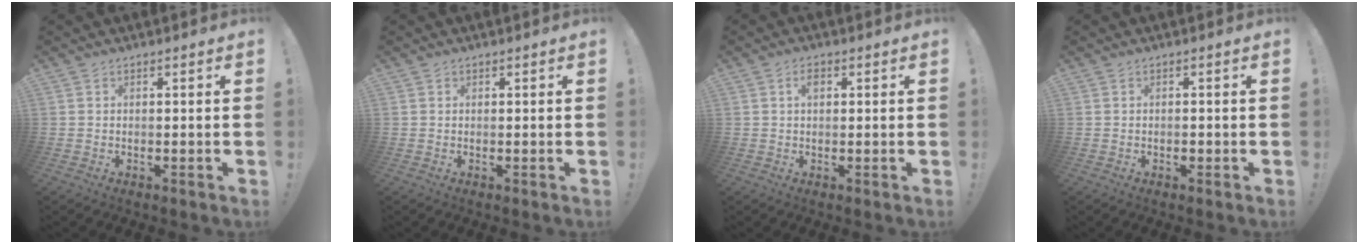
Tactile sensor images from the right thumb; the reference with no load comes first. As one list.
[{"total": 0.0}, {"total": 2.2, "force": [0.7, 1.3, 1.6], "torque": [-0.020, 0.003, 0.007]}, {"total": 0.9, "force": [-0.5, 0.5, 0.5], "torque": [-0.007, 0.001, -0.008]}]